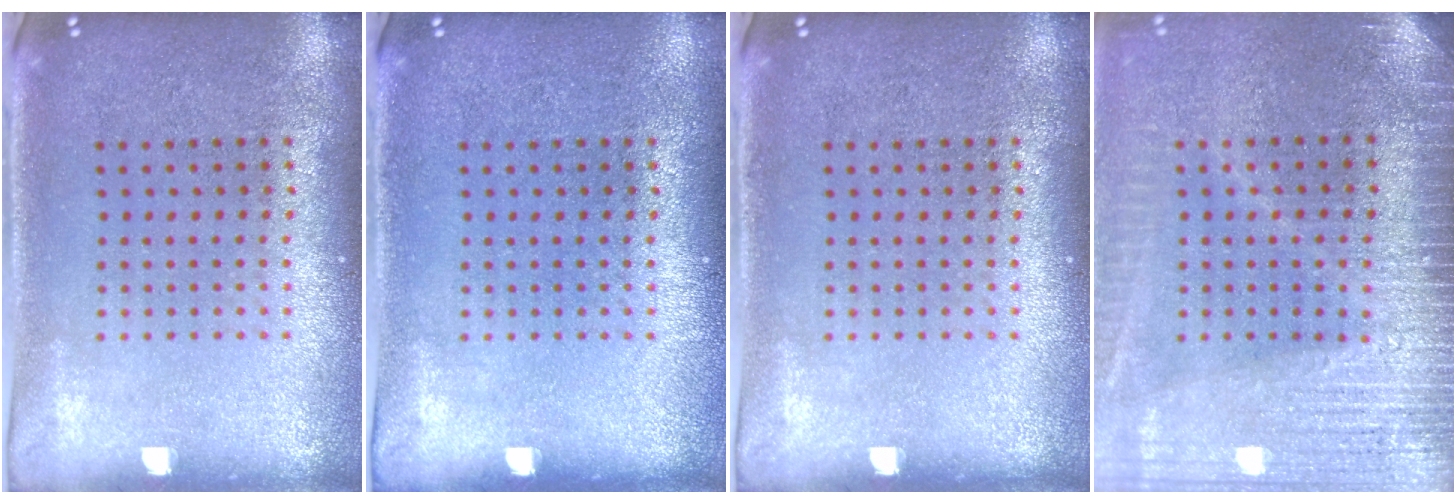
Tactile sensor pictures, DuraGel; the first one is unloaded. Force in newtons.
{"total": 0.0}
{"total": 0.0}
{"total": 3.6, "press": 3.2, "slide": 1.6}